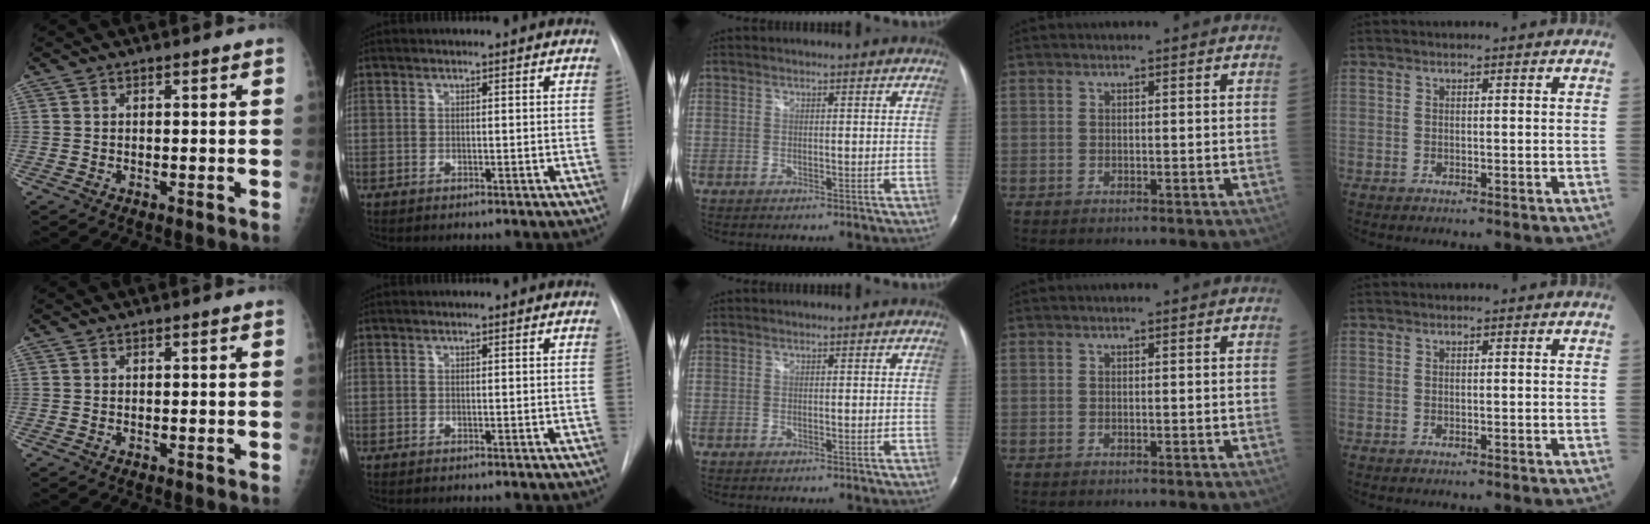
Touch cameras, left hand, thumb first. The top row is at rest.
{}